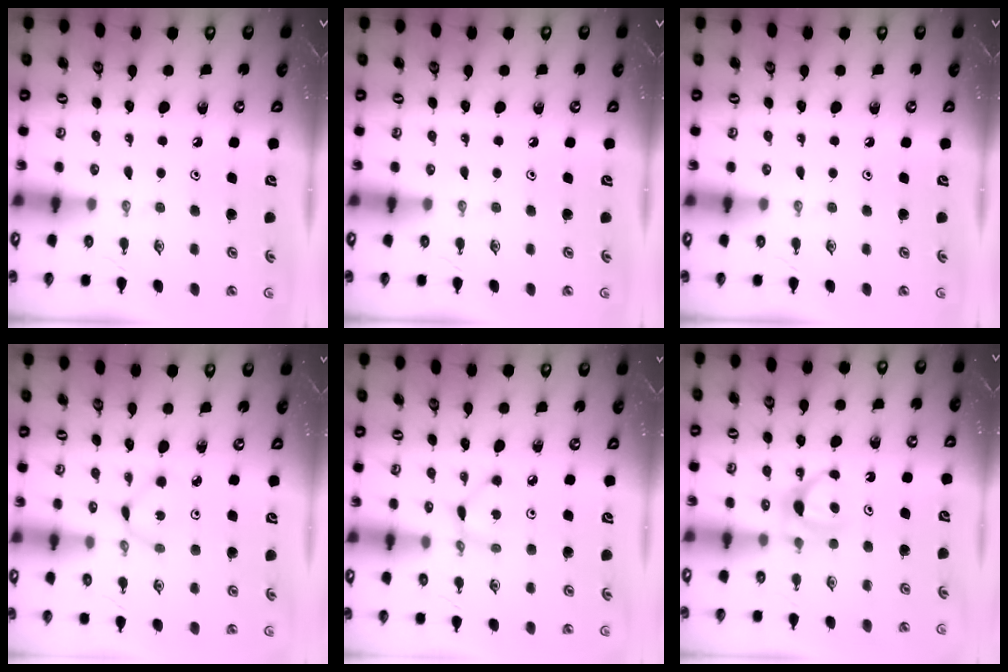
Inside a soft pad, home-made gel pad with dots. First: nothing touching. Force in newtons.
{"total": 0.0}
{"total": 0.0}
{"total": 1.6, "press": 1.6, "slide": 0.2}
{"total": 3.4, "press": 3.4, "slide": 0.1}
{"total": 6.0, "press": 5.9, "slide": 0.9}